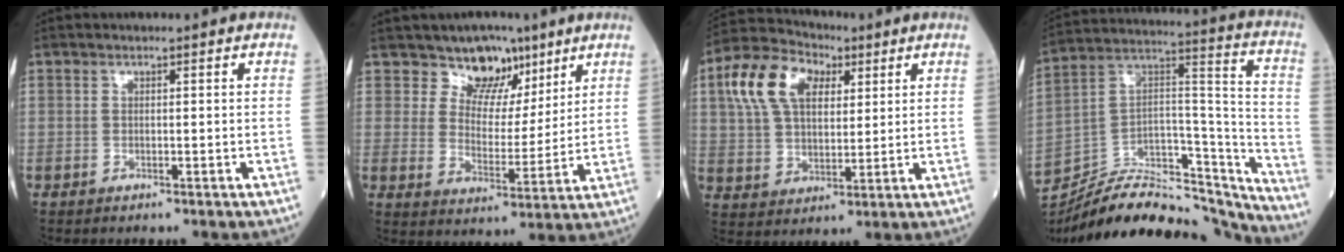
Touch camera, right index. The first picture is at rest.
{"total": 7.7, "force": [5.7, 4.7, 2.1], "torque": [-0.022, -0.006, 0.096]}
{"total": 12.5, "force": [4.8, 7.7, 8.7], "torque": [-0.191, 0.042, 0.087]}
{"total": 25.6, "force": [-23.3, 5.7, 8.9], "torque": [-0.139, 0.038, -0.365]}